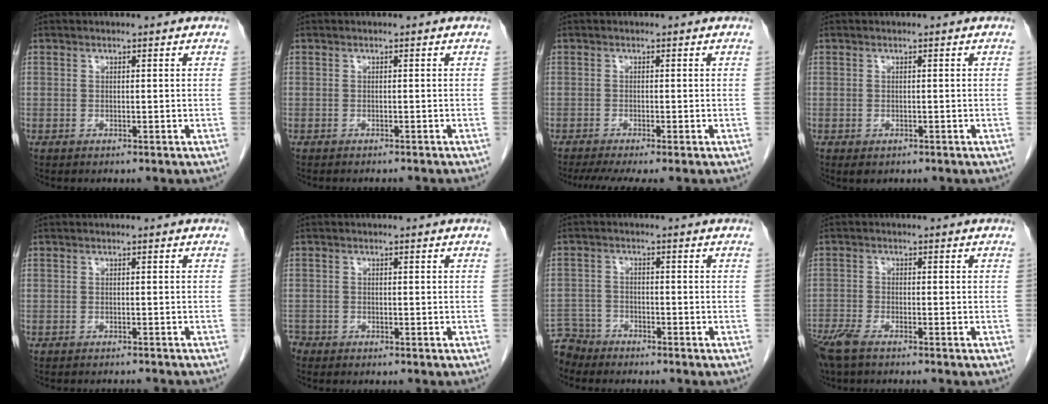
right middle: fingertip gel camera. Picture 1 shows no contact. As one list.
[{"total": 4.0, "force": [-3.7, 0.4, 1.4], "torque": [-0.017, -0.010, -0.043]}, {"total": 5.2, "force": [-3.9, 0.1, 3.4], "torque": [-0.052, -0.014, -0.065]}, {"total": 1.2, "force": [-0.7, 0.8, 0.7], "torque": [-0.010, -0.001, -0.002]}, {"total": 5.7, "force": [-5.5, 0.7, 1.6], "torque": [-0.014, -0.006, -0.060]}, {"total": 1.7, "force": [-1.5, 0.8, 0.0], "torque": [-0.005, 0.000, -0.027]}, {"total": 5.4, "force": [-5.1, 1.9, -0.6], "torque": [0.013, -0.007, -0.098]}, {"total": 5.9, "force": [-4.8, 0.8, 3.3], "torque": [-0.066, -0.014, -0.092]}]